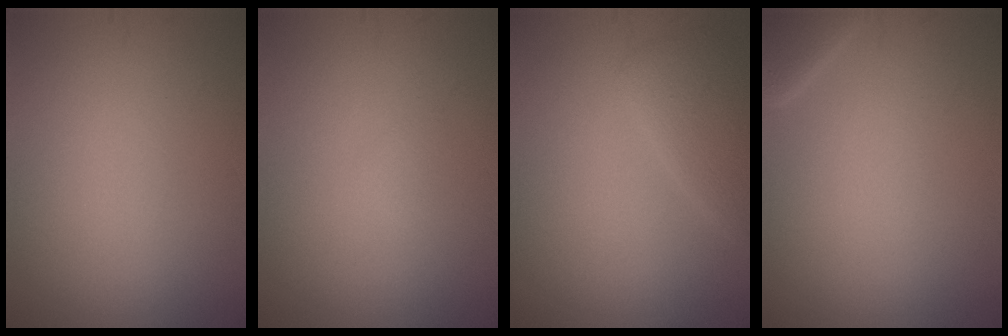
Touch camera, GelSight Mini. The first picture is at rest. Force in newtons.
{"total": 0.6, "press": 0.6, "slide": 0.1}
{"total": 2.6, "press": 2.6, "slide": 0.1}
{"total": 1.9, "press": 1.9, "slide": 0.2}